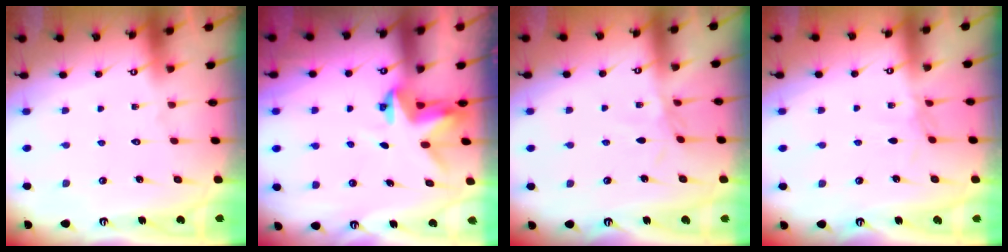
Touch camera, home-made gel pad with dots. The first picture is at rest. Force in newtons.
{"total": 3.2, "press": 3.2, "slide": 0.1}
{"total": 2.6, "press": 2.6, "slide": 0.4}
{"total": 2.3, "press": 2.2, "slide": 0.4}